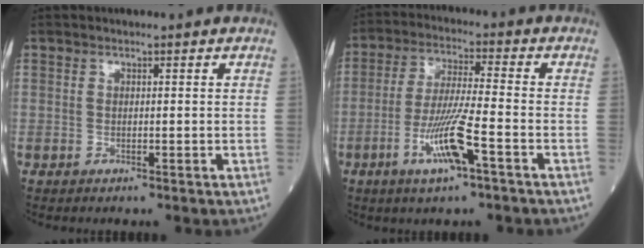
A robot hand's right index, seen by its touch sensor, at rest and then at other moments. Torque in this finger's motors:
{"motor_torque": [0.26, -0.26, 0.21, 0.18]}